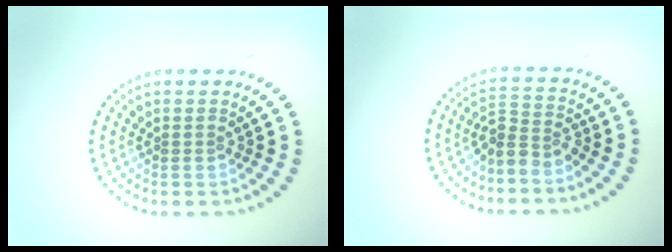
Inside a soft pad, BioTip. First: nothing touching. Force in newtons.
{"total": 2.6, "press": 1.9, "slide": 1.7}